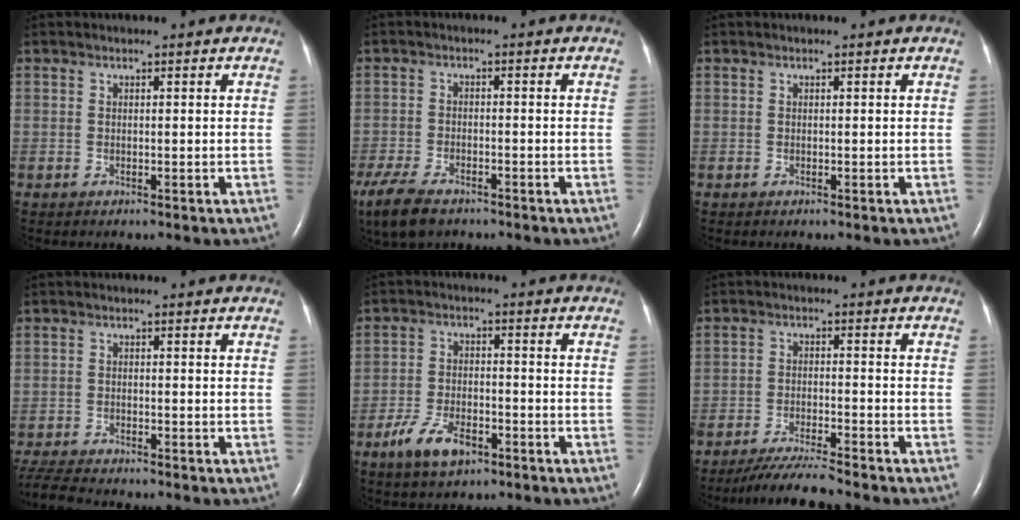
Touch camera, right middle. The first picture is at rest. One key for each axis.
{"total": 10.5, "fx": -7.5, "fy": 4.7, "fz": 5.8, "tx": -0.131, "ty": -0.019, "tz": -0.124}
{"total": 0.0}
{"total": 6.4, "fx": -6.1, "fy": 0.4, "fz": 2.0, "tx": -0.037, "ty": -0.018, "tz": -0.107}
{"total": 6.9, "fx": -4.2, "fy": 3.0, "fz": 4.7, "tx": -0.100, "ty": -0.003, "tz": -0.074}
{"total": 6.8, "fx": -6.2, "fy": -0.5, "fz": 2.6, "tx": -0.044, "ty": -0.021, "tz": -0.111}